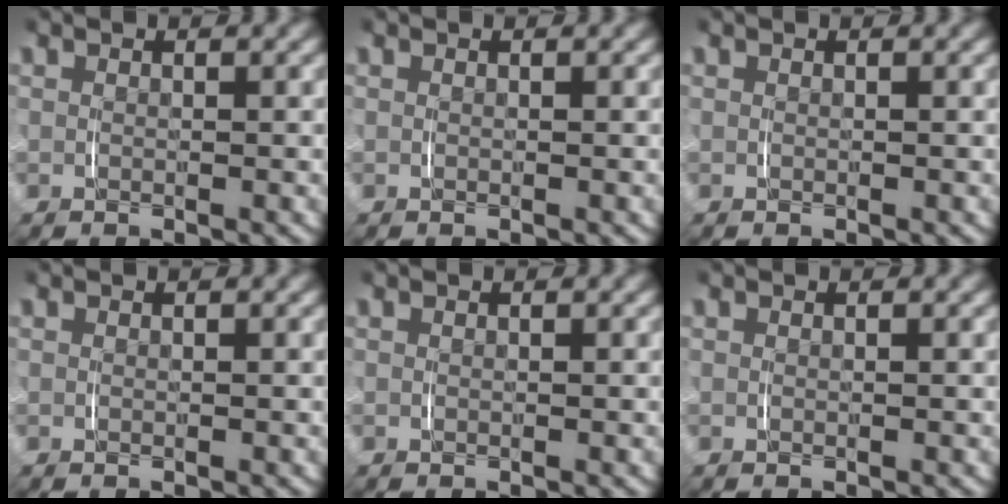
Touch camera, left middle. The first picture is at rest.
{"total": 0.0}
{"total": 0.0}
{"total": 0.0}
{"total": 0.0}
{"total": 0.0}